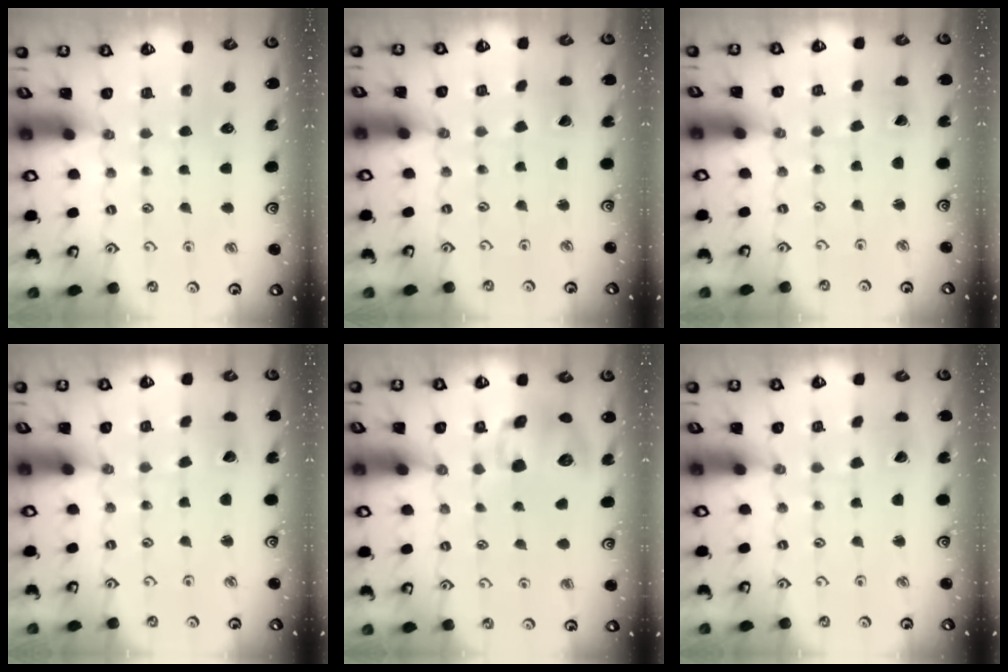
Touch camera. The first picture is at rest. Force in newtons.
{"total": 2.3, "press": 2.3, "slide": 0.2}
{"total": 0.0}
{"total": 2.5, "press": 2.5, "slide": 0.1}
{"total": 11.0, "press": 10.8, "slide": 1.8}
{"total": 2.1, "press": 2.1, "slide": 0.2}